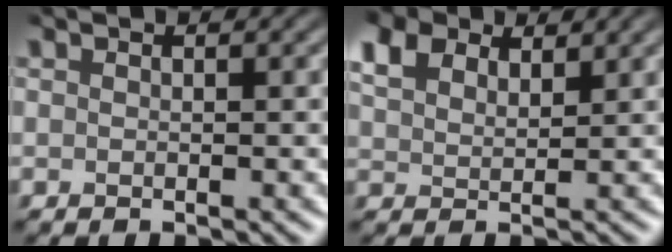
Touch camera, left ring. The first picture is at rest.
{"total": 4.9, "force": [3.4, 2.6, 2.4], "torque": [-0.056, 0.016, 0.052]}